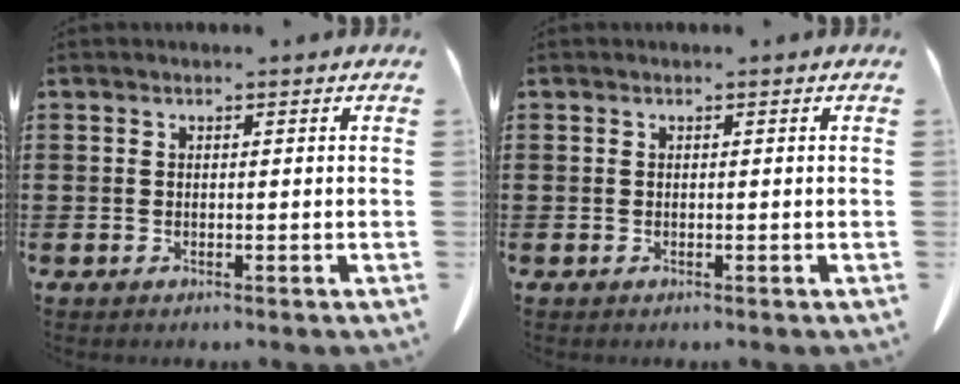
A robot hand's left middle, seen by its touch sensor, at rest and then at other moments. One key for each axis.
{"total": 0.0}